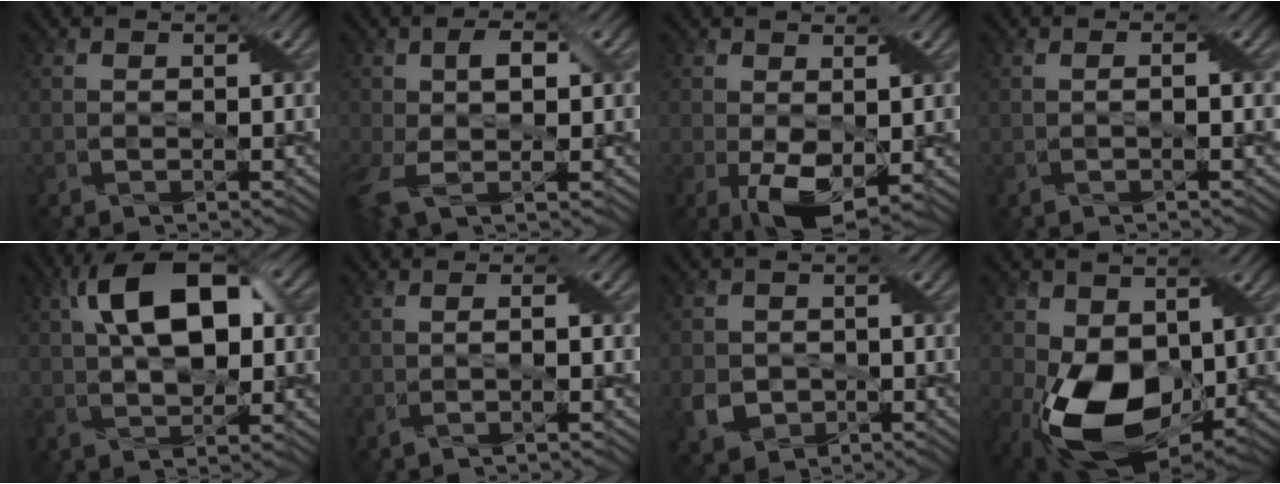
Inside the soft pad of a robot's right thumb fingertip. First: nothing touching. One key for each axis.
{"total": 6.2, "fx": -0.3, "fy": 3.1, "fz": 5.3, "tx": -0.126, "ty": -0.001, "tz": -0.008}
{"total": 5.3, "fx": -0.6, "fy": 2.5, "fz": 4.6, "tx": -0.098, "ty": -0.007, "tz": -0.005}
{"total": 1.2, "fx": -0.1, "fy": 0.0, "fz": 1.2, "tx": -0.025, "ty": 0.005, "tz": -0.002}
{"total": 12.4, "fx": 3.0, "fy": 6.1, "fz": 10.3, "tx": -0.183, "ty": 0.021, "tz": 0.043}
{"total": 1.6, "fx": -0.1, "fy": 0.0, "fz": 1.6, "tx": -0.033, "ty": 0.007, "tz": -0.005}
{"total": 4.3, "fx": -1.2, "fy": 3.6, "fz": 2.0, "tx": -0.049, "ty": -0.011, "tz": -0.025}
{"total": 14.3, "fx": -1.2, "fy": 9.4, "fz": 10.6, "tx": -0.225, "ty": -0.034, "tz": -0.021}